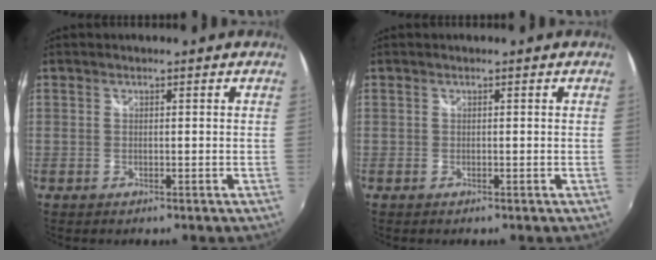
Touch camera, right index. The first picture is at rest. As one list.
[{"total": 0.0}]